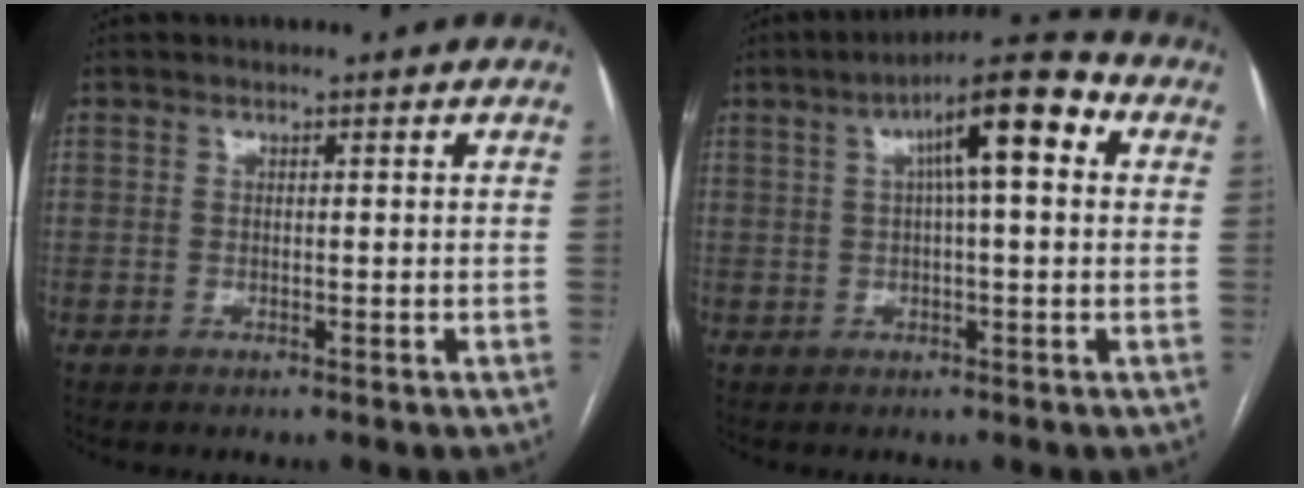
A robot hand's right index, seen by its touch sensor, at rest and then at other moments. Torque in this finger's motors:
{"motor_torque": [1.80, 0.34, 0.81, 0.15]}